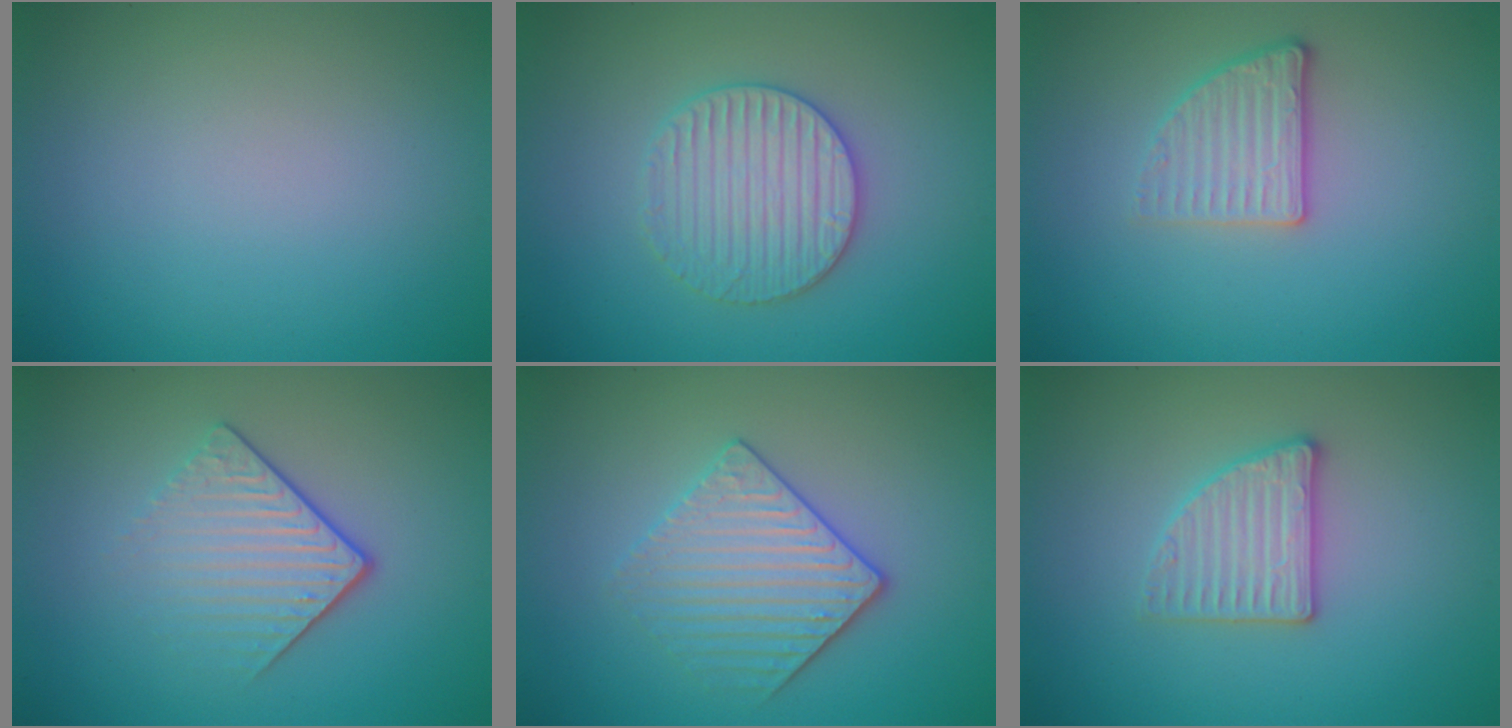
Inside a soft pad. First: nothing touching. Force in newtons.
{"total": 3.7, "press": 3.6, "slide": 0.8}
{"total": 2.6, "press": 2.3, "slide": 1.2}
{"total": 4.1, "press": 2.7, "slide": 3.2}
{"total": 3.4, "press": 3.2, "slide": 1.2}
{"total": 2.8, "press": 2.7, "slide": 0.5}